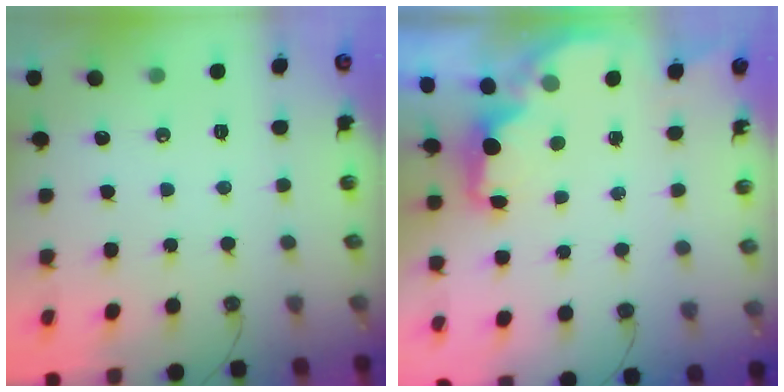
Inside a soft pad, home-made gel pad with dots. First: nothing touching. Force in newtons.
{"total": 2.5, "press": 2.3, "slide": 0.8}